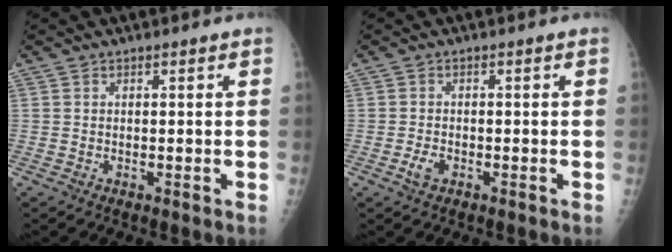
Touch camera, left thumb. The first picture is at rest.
{"total": 2.1, "force": [-1.0, 1.2, 1.3], "torque": [-0.029, 0.004, -0.017]}